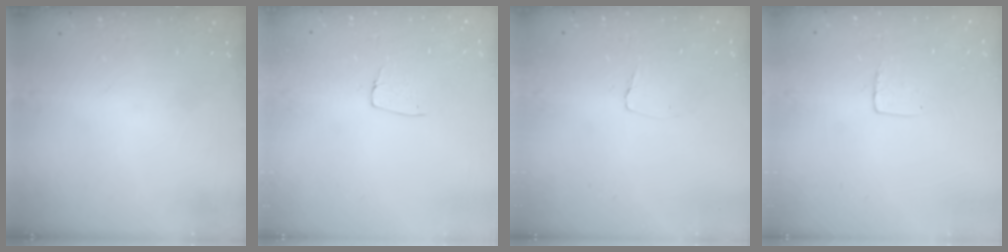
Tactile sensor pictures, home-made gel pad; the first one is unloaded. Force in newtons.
{"total": 5.5, "press": 5.5, "slide": 0.4}
{"total": 2.9, "press": 2.9, "slide": 0.3}
{"total": 3.7, "press": 3.7, "slide": 0.3}